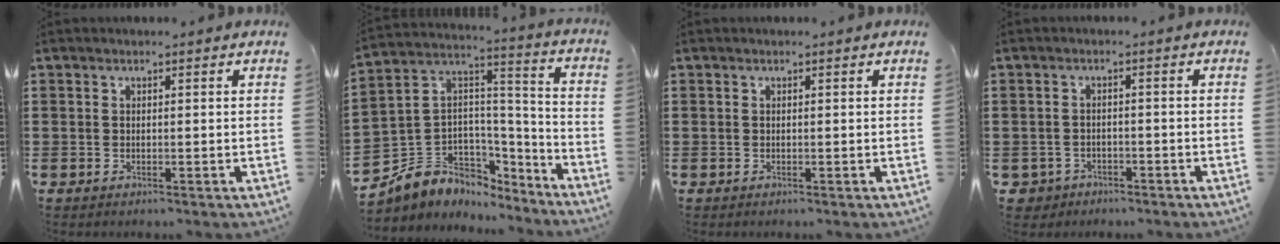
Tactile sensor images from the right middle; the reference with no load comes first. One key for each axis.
{"total": 5.9, "fx": -3.8, "fy": 4.4, "fz": -0.6, "tx": -0.034, "ty": -0.024, "tz": -0.081}
{"total": 0.0}
{"total": 2.4, "fx": -2.1, "fy": 1.1, "fz": -0.3, "tx": -0.005, "ty": -0.002, "tz": -0.048}